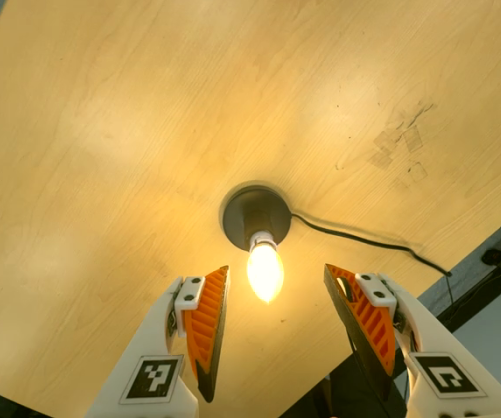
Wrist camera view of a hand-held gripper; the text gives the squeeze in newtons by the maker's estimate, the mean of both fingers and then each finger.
{"total": 0.0}